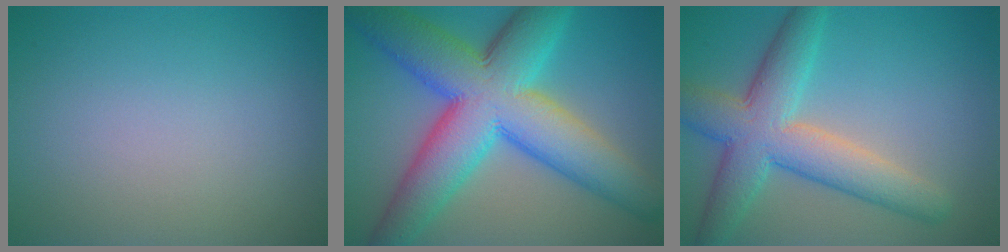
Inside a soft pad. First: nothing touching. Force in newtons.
{"total": 13.3, "press": 13.3, "slide": 0.4}
{"total": 7.4, "press": 7.3, "slide": 0.2}